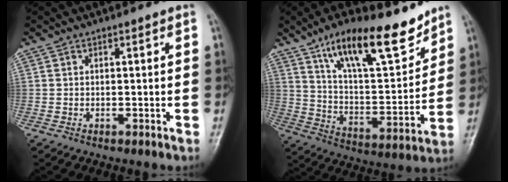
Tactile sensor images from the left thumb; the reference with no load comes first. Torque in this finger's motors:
{"motor_torque": [0.25, 0.26, 1.47, -1.30, 0.17]}